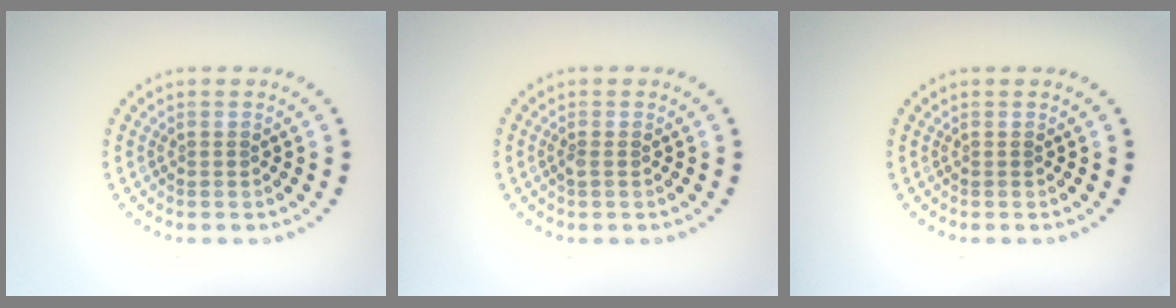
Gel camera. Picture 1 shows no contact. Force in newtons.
{"total": 0.6, "press": 0.5, "slide": 0.3}
{"total": 0.0}